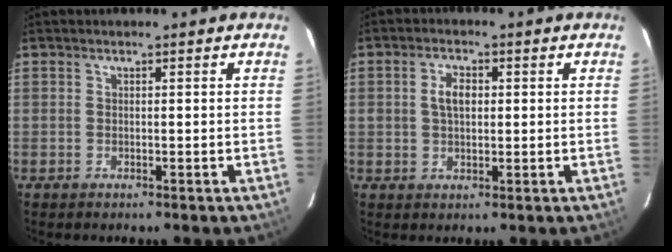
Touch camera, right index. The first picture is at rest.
{"total": 4.0, "force": [0.6, 2.5, 3.0], "torque": [-0.056, 0.010, 0.014]}